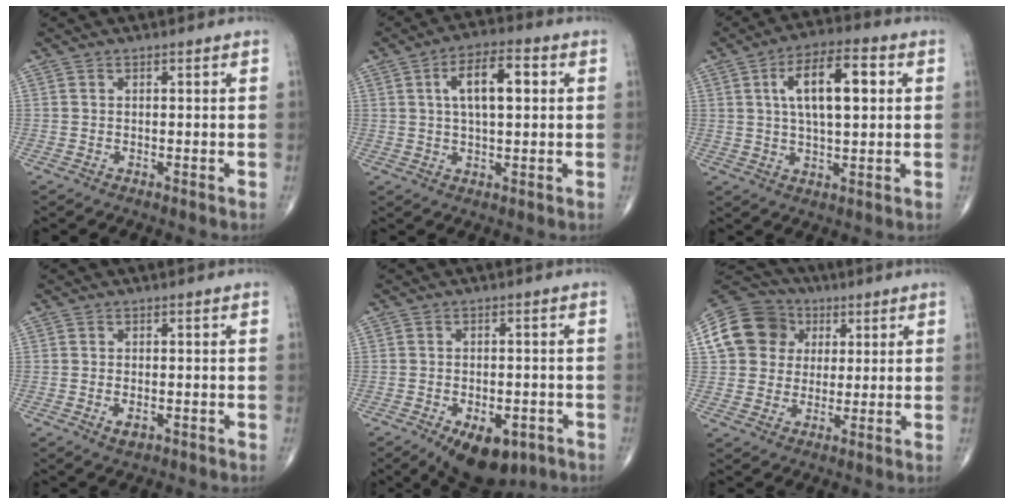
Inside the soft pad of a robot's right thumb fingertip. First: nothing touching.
{"total": 9.4, "force": [2.1, 4.0, 8.3], "torque": [-0.130, 0.013, 0.030]}
{"total": 12.3, "force": [2.9, 5.0, 10.9], "torque": [-0.175, 0.010, 0.046]}
{"total": 2.3, "force": [-0.8, 1.2, 1.8], "torque": [-0.029, 0.001, -0.010]}
{"total": 10.2, "force": [-5.3, 5.5, 6.7], "torque": [-0.080, 0.011, -0.069]}
{"total": 13.3, "force": [3.5, 11.6, 5.4], "torque": [-0.085, 0.011, 0.055]}